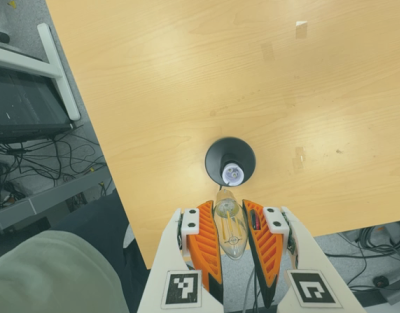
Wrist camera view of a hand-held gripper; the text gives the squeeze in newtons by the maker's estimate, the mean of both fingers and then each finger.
{"total": 21.4, "left": 23.7, "right": 19.2}